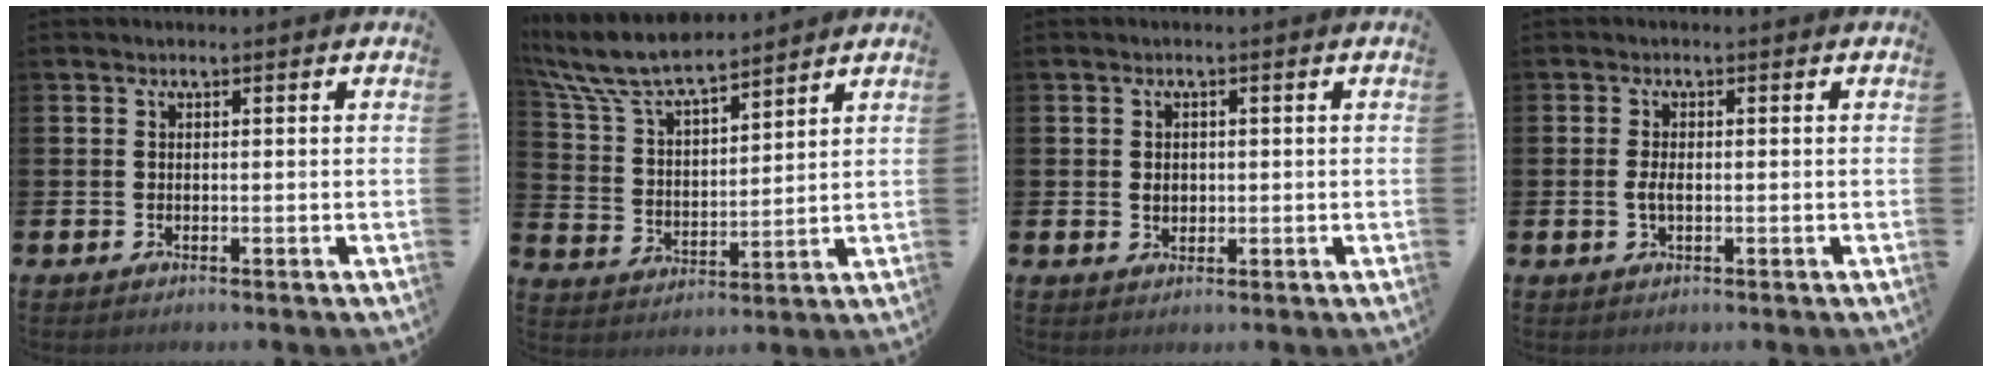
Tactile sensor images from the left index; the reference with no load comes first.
{"total": 8.7, "force": [8.0, 1.7, 3.1], "torque": [-0.099, -0.040, 0.143]}
{"total": 1.6, "force": [0.2, 1.3, 0.8], "torque": [-0.008, 0.007, 0.000]}
{"total": 1.9, "force": [-0.3, 0.9, 1.7], "torque": [-0.032, 0.002, -0.008]}